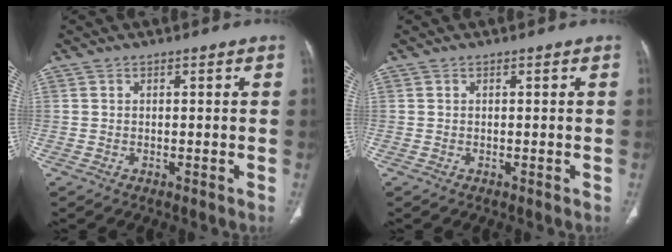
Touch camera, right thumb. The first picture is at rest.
{"total": 0.0}